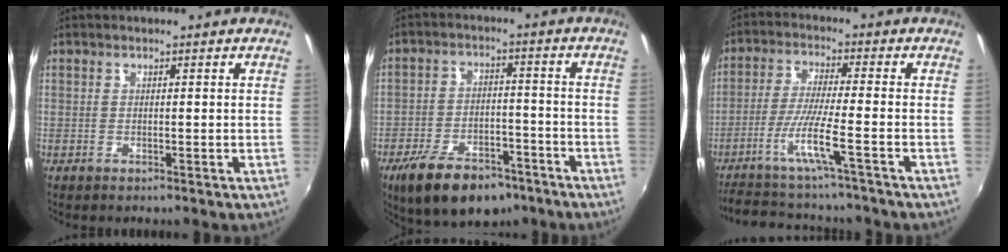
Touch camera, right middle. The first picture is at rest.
{"total": 14.7, "force": [-9.8, 7.2, 8.3], "torque": [-0.174, -0.012, -0.151]}
{"total": 11.2, "force": [-8.9, -0.3, 6.8], "torque": [-0.149, -0.023, -0.154]}